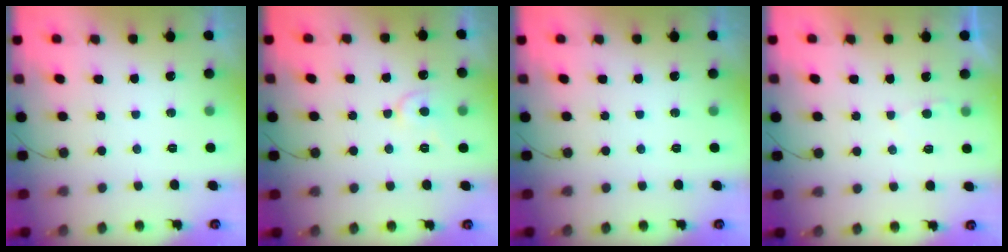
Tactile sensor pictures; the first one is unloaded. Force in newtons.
{"total": 6.9, "press": 6.8, "slide": 0.7}
{"total": 0.0}
{"total": 2.2, "press": 2.2, "slide": 0.2}